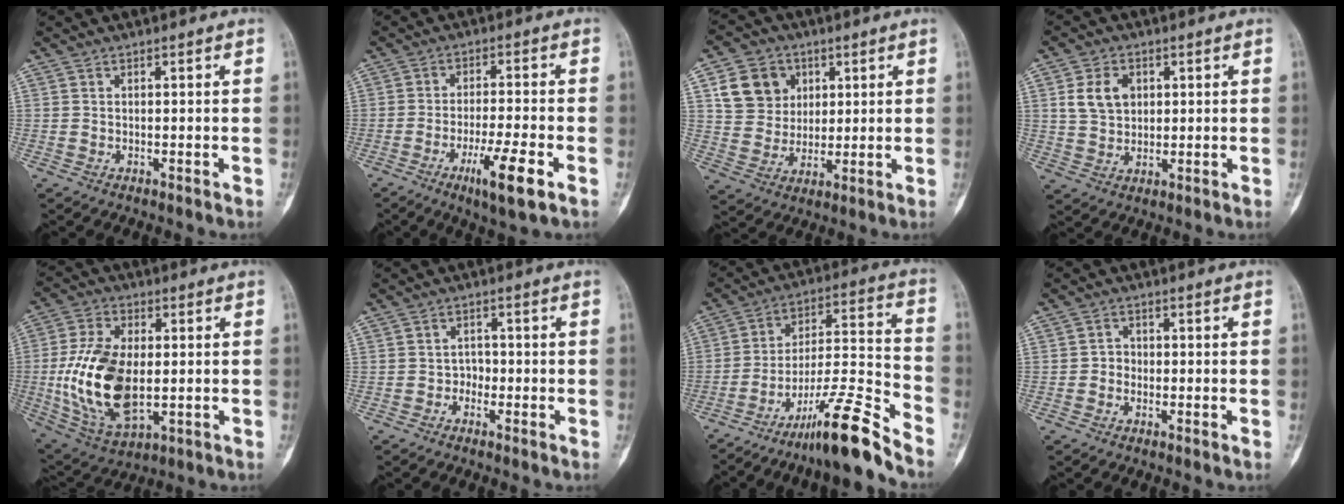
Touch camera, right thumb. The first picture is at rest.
{"total": 9.0, "force": [-4.2, 1.1, 7.9], "torque": [-0.147, 0.005, -0.067]}
{"total": 10.9, "force": [3.8, 9.2, 4.2], "torque": [-0.046, -0.004, 0.073]}
{"total": 6.9, "force": [2.0, 5.2, 4.2], "torque": [-0.061, -0.005, 0.038]}
{"total": 17.5, "force": [-0.8, 9.6, 14.6], "torque": [-0.290, -0.004, -0.001]}
{"total": 1.9, "force": [-1.0, 1.5, 0.5], "torque": [0.007, 0.010, -0.026]}
{"total": 15.7, "force": [-12.2, 0.6, 9.9], "torque": [-0.169, 0.100, -0.202]}
{"total": 2.0, "force": [-0.6, 1.8, 0.7], "torque": [0.004, 0.009, -0.017]}